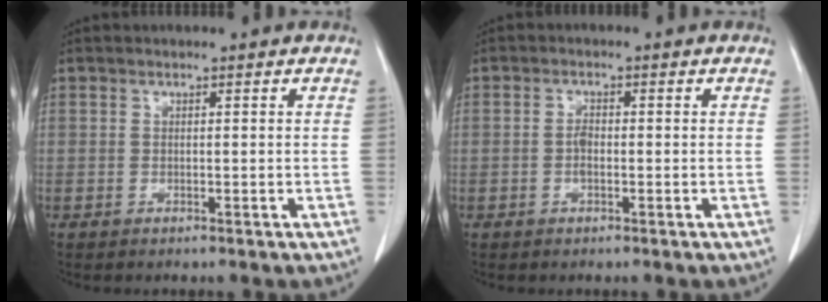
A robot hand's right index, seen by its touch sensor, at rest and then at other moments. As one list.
[{"total": 1.6, "force": [-0.4, 0.7, 1.4], "torque": [-0.028, 0.003, -0.007]}]